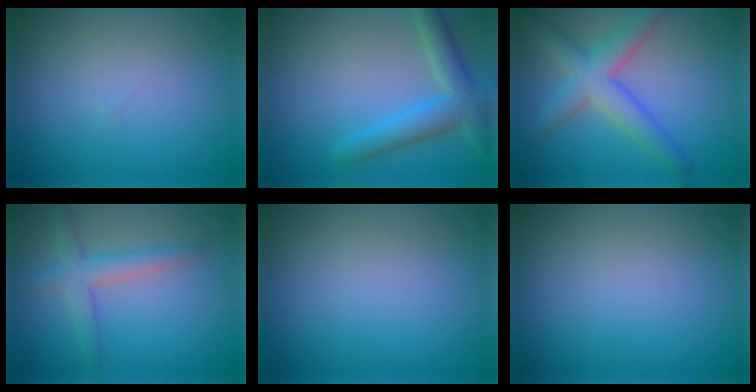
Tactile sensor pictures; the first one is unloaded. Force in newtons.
{"total": 4.4, "press": 4.4, "slide": 0.2}
{"total": 5.2, "press": 5.2, "slide": 0.2}
{"total": 3.0, "press": 3.0, "slide": 0.1}
{"total": 0.0}
{"total": 0.0}